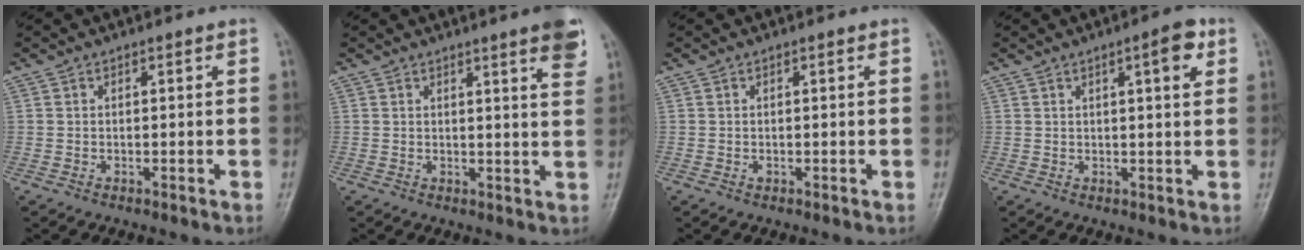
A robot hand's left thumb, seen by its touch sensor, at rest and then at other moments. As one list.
[{"total": 6.3, "force": [3.9, 0.6, 4.9], "torque": [-0.053, -0.016, 0.043]}, {"total": 0.7, "force": [0.1, 0.4, 0.5], "torque": [-0.005, 0.001, 0.004]}, {"total": 5.0, "force": [2.2, 1.2, 4.3], "torque": [-0.055, -0.005, 0.028]}]